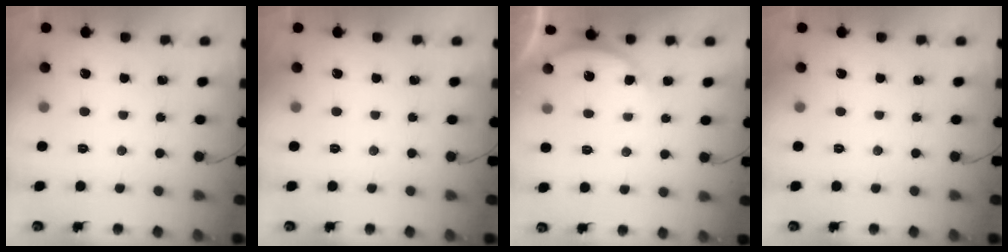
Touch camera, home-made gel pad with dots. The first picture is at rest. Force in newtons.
{"total": 0.0}
{"total": 3.8, "press": 3.8, "slide": 0.6}
{"total": 0.0}